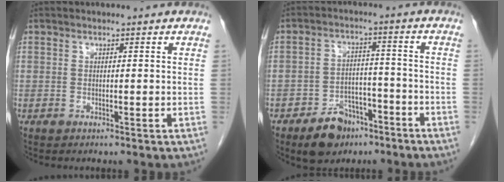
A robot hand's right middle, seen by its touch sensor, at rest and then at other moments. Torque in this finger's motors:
{"motor_torque": [1.01, -1.13, 0.46, 0.07]}